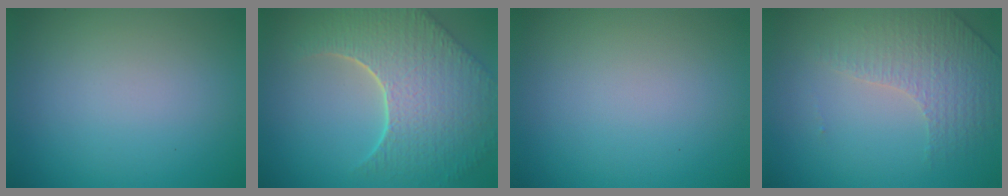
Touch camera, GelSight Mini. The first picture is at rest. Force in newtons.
{"total": 8.4, "press": 6.1, "slide": 5.9}
{"total": 0.0}
{"total": 4.3, "press": 2.9, "slide": 3.2}